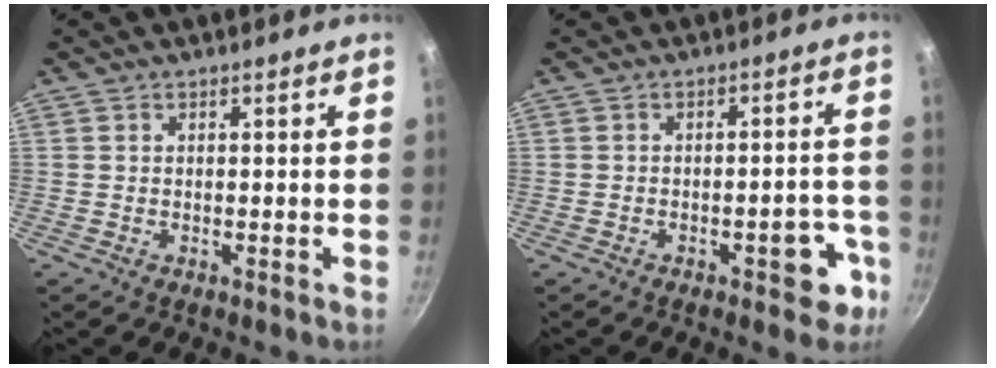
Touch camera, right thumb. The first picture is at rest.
{"total": 7.0, "force": [-3.3, 3.1, 5.3], "torque": [-0.037, 0.029, -0.037]}